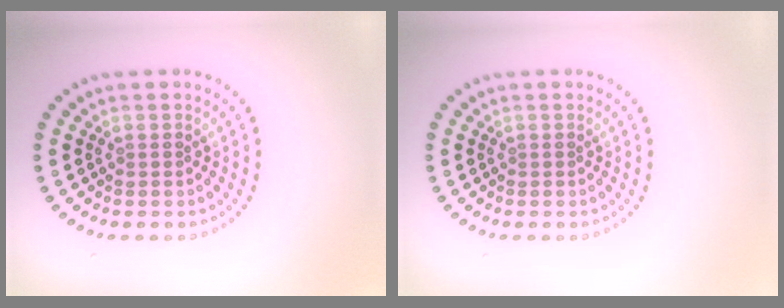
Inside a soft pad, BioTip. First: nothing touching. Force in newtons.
{"total": 0.0}